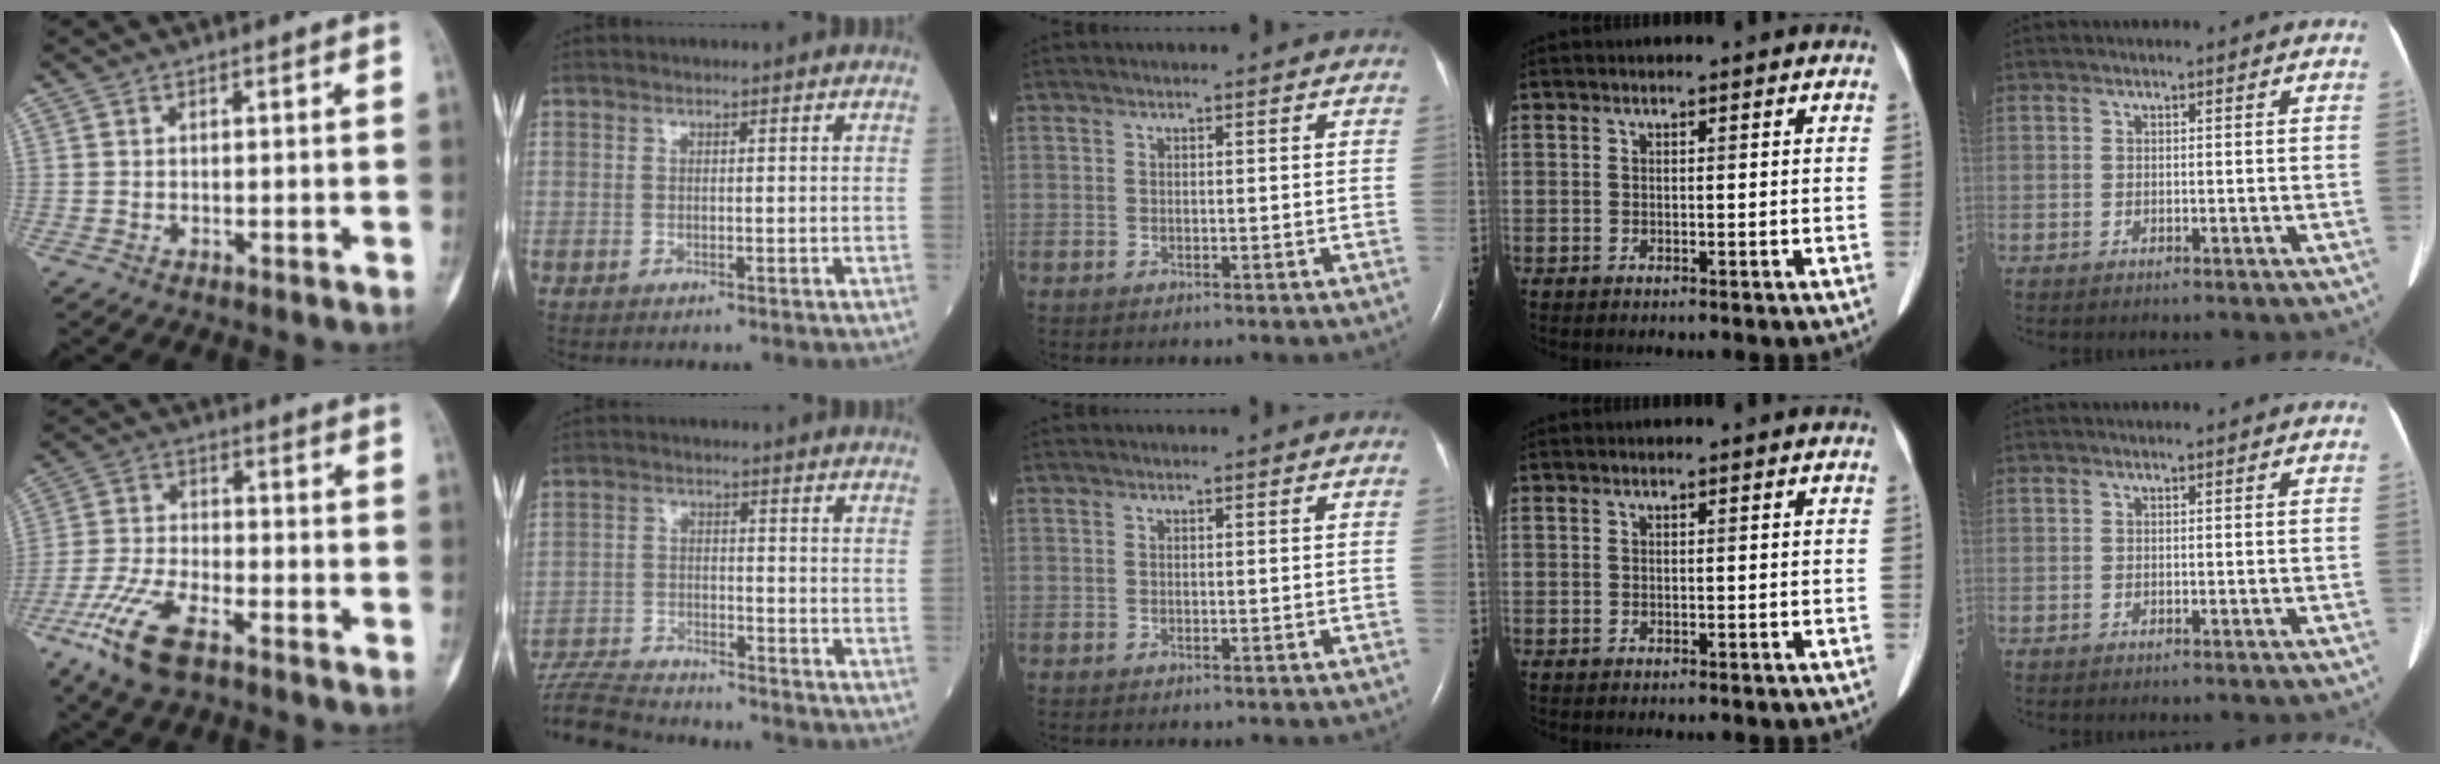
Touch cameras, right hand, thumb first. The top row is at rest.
{"thumb": {"total": 11.8, "force": [-7.0, 4.8, 8.2], "torque": [-0.180, 0.013, -0.138]}, "index": {"total": 13.7, "force": [-12.9, 1.5, 4.4], "torque": [-0.089, 0.000, -0.215]}}